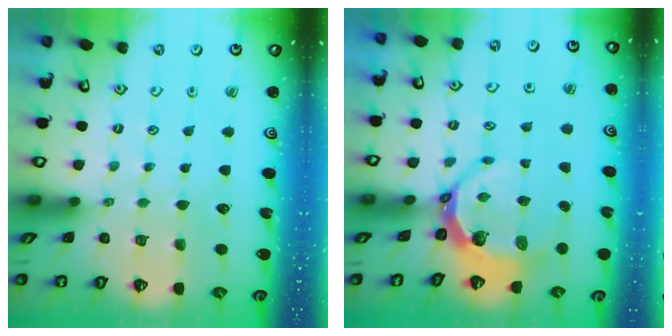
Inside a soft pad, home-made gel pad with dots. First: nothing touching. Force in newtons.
{"total": 6.7, "press": 5.3, "slide": 4.2}